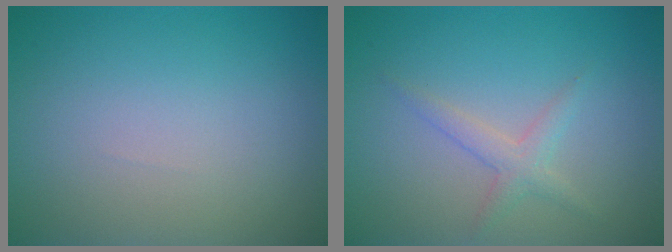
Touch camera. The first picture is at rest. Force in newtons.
{"total": 1.8, "press": 1.8, "slide": 0.1}